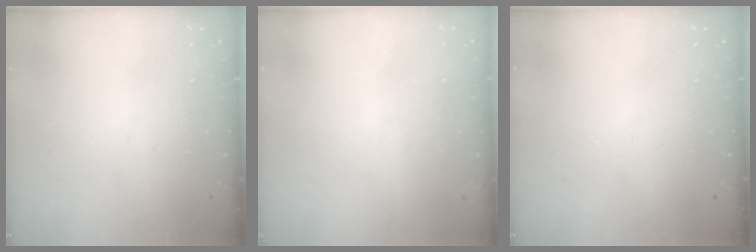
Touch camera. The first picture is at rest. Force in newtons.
{"total": 0.9, "press": 0.9, "slide": 0.1}
{"total": 0.0}